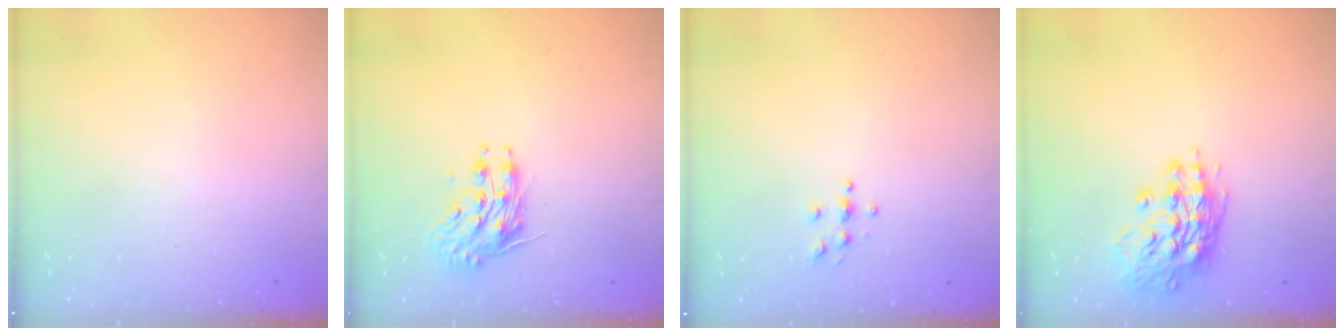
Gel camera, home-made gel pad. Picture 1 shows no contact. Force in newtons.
{"total": 8.9, "press": 8.9, "slide": 0.3}
{"total": 3.8, "press": 3.8, "slide": 0.4}
{"total": 15.7, "press": 15.5, "slide": 2.5}